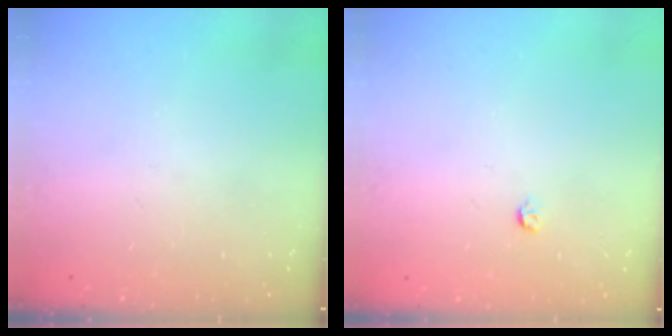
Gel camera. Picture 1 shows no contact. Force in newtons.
{"total": 3.2, "press": 3.2, "slide": 0.4}